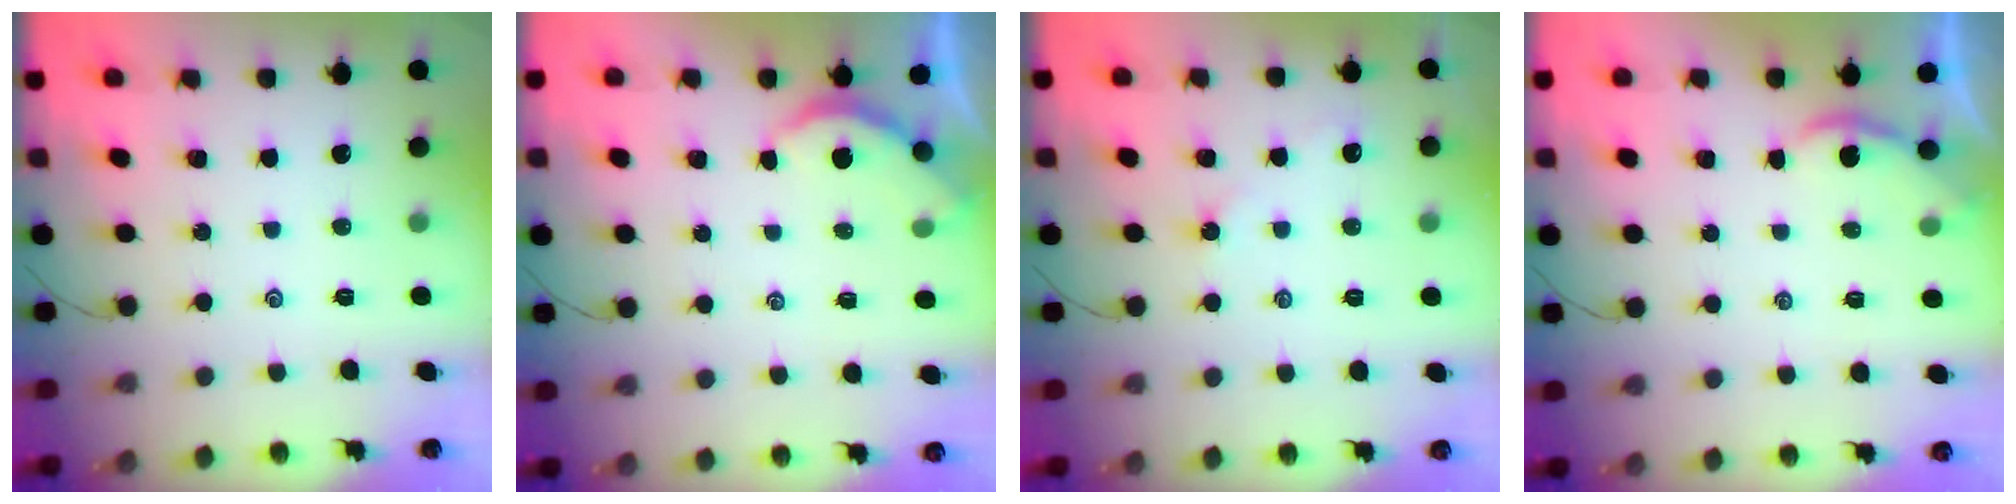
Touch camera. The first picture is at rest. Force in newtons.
{"total": 2.5, "press": 2.5, "slide": 0.4}
{"total": 2.3, "press": 2.3, "slide": 0.5}
{"total": 1.2, "press": 1.1, "slide": 0.1}